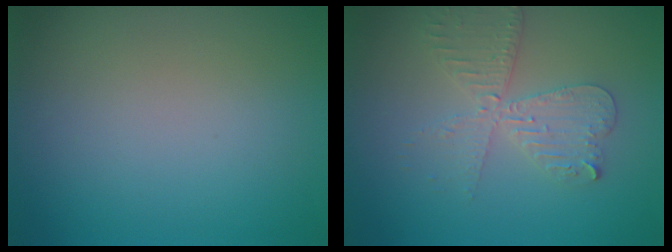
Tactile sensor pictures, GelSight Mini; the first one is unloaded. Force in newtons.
{"total": 4.1, "press": 3.5, "slide": 2.0}